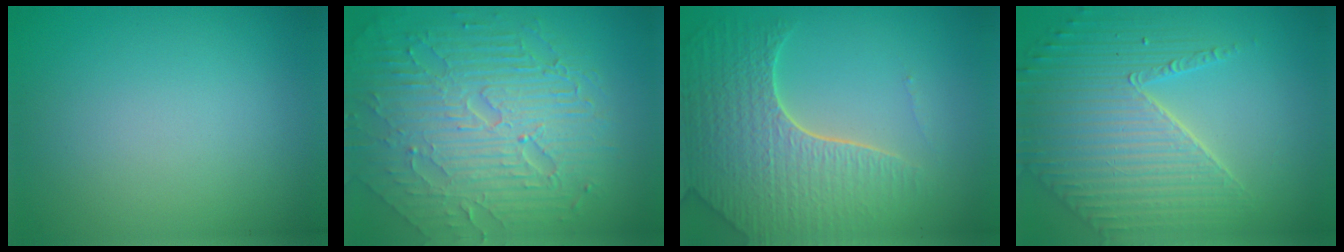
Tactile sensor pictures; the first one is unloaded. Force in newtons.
{"total": 9.8, "press": 6.5, "slide": 7.4}
{"total": 7.8, "press": 5.6, "slide": 5.5}
{"total": 5.2, "press": 4.8, "slide": 2.1}